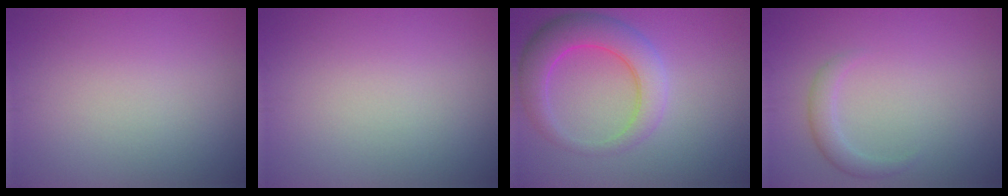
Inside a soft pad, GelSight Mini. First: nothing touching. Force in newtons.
{"total": 0.0}
{"total": 5.6, "press": 5.6, "slide": 0.2}
{"total": 1.8, "press": 1.8, "slide": 0.1}